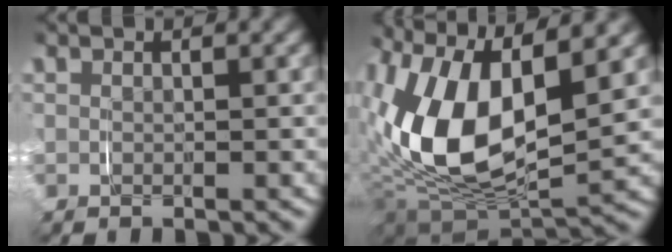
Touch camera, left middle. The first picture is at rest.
{"total": 11.6, "force": [0.7, 6.8, 9.4], "torque": [-0.206, -0.011, 0.010]}